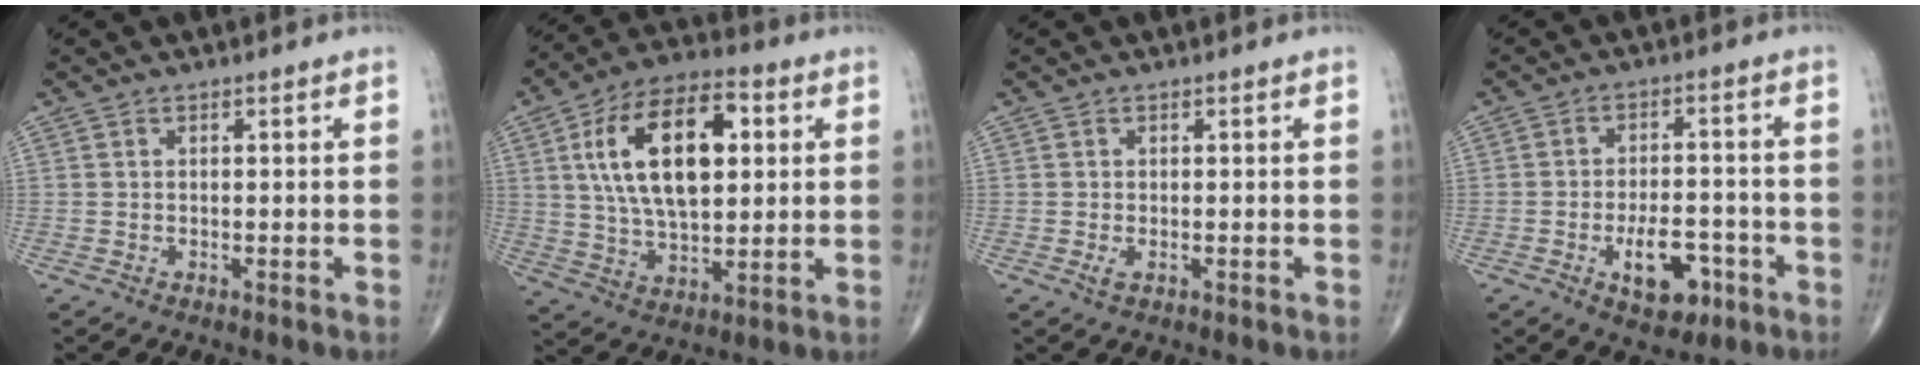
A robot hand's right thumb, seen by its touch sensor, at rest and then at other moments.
{"total": 20.0, "force": [4.6, 10.3, 16.6], "torque": [-0.273, 0.005, 0.076]}
{"total": 1.0, "force": [-0.3, 0.4, 0.9], "torque": [-0.017, -0.002, -0.005]}
{"total": 8.8, "force": [-3.7, 4.7, 6.5], "torque": [-0.077, 0.022, -0.051]}